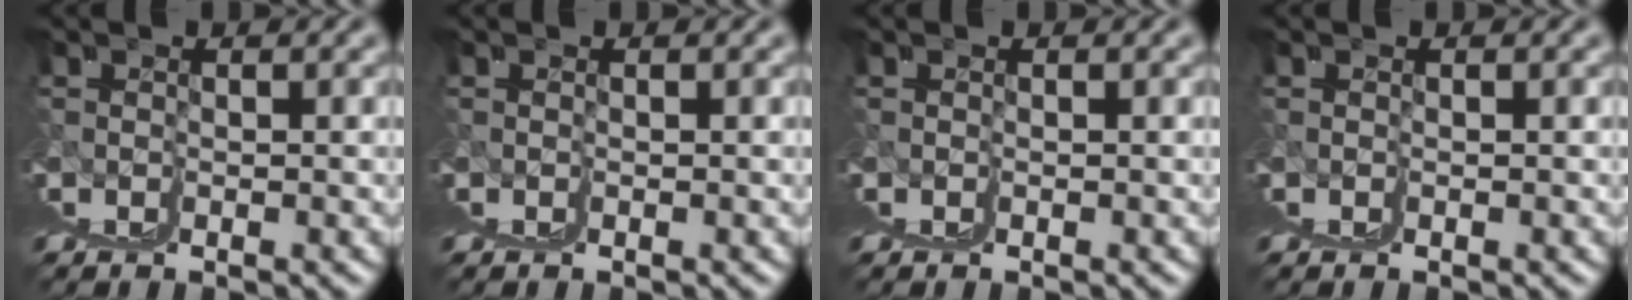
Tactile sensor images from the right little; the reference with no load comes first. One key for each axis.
{"total": 0.0}
{"total": 0.0}
{"total": 0.0}